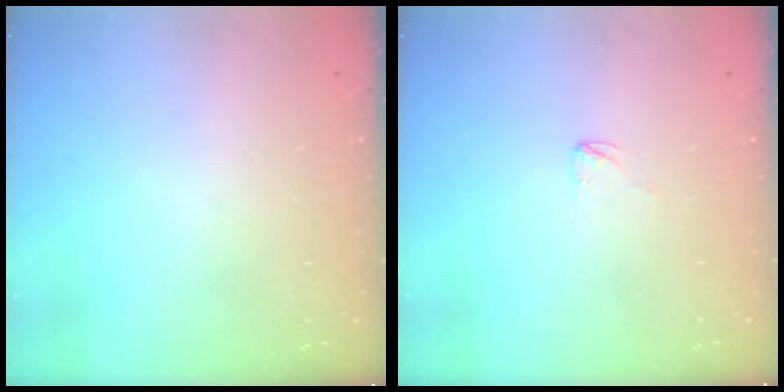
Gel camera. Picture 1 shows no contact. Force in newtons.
{"total": 2.3, "press": 2.3, "slide": 0.2}